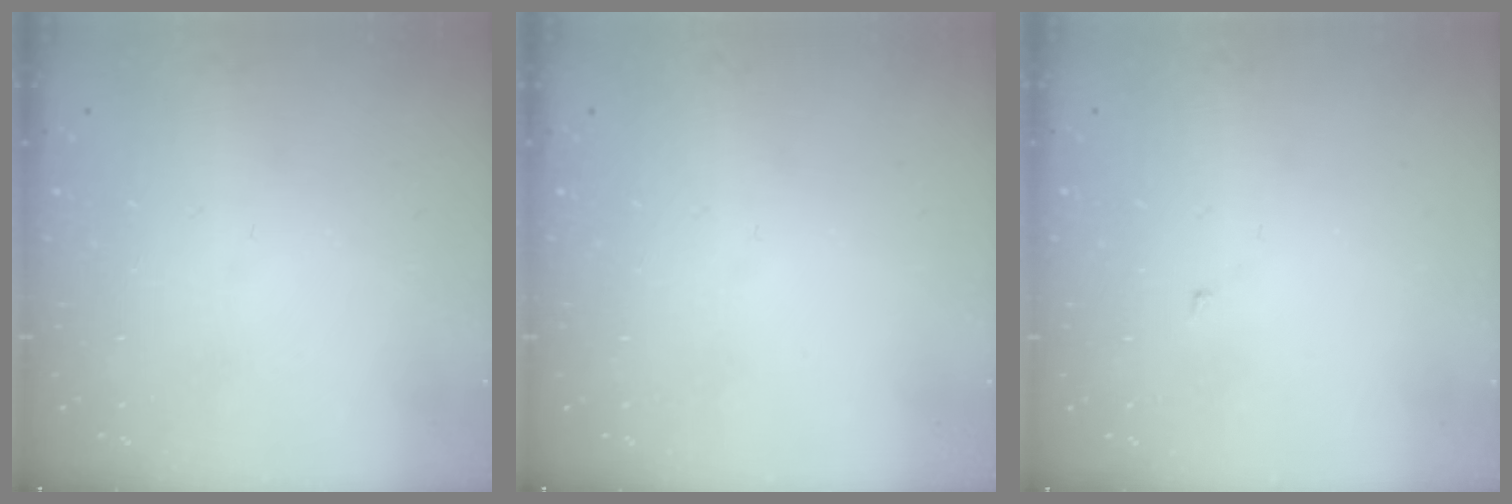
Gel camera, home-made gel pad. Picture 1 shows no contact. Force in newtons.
{"total": 0.0}
{"total": 1.4, "press": 1.3, "slide": 0.1}